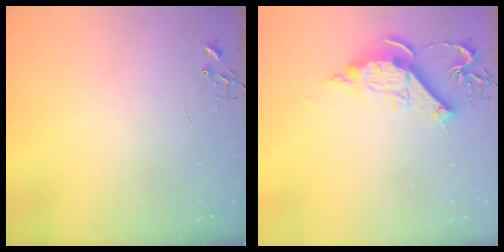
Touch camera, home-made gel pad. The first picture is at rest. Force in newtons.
{"total": 13.3, "press": 13.3, "slide": 1.1}